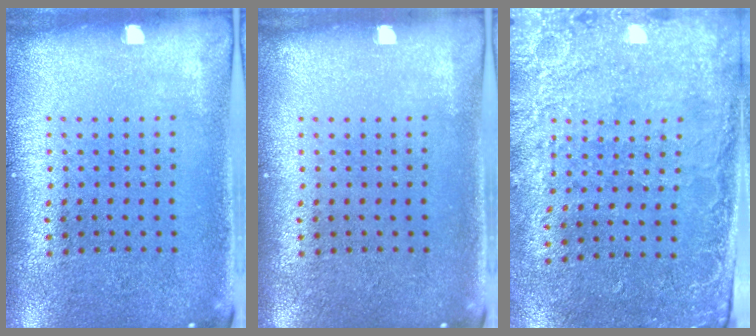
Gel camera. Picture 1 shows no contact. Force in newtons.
{"total": 0.0}
{"total": 2.7, "press": 2.2, "slide": 1.5}